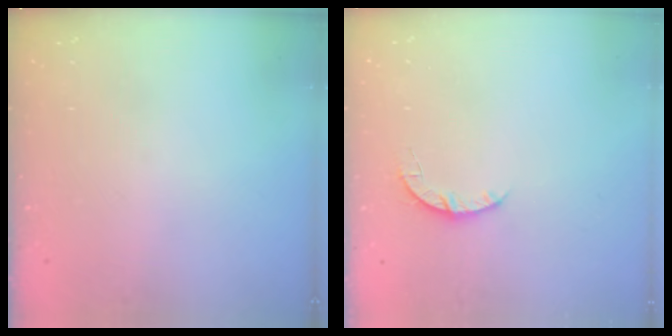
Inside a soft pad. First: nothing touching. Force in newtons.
{"total": 3.3, "press": 3.2, "slide": 0.5}